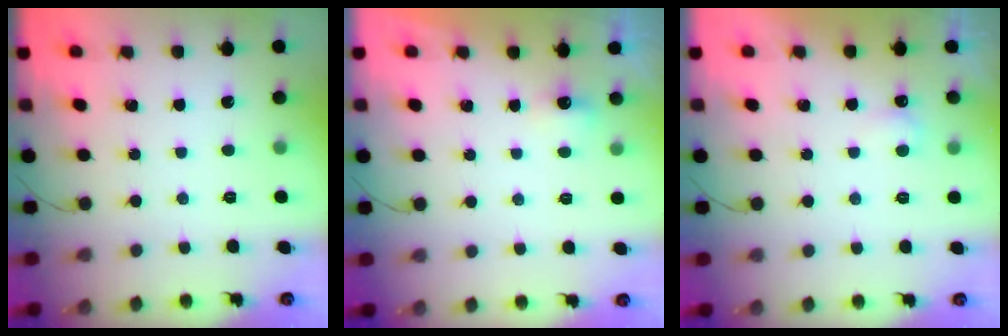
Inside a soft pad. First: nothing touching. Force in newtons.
{"total": 10.5, "press": 3.4, "slide": 9.9}
{"total": 2.5, "press": 2.4, "slide": 0.5}